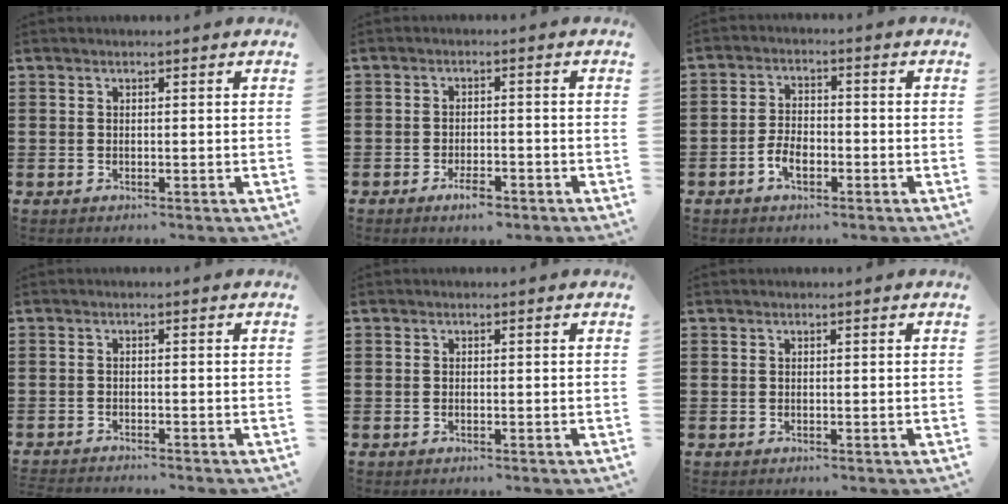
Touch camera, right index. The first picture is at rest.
{"total": 3.3, "force": [-2.2, 1.1, 2.2], "torque": [-0.044, 0.003, -0.043]}
{"total": 4.0, "force": [-1.9, 2.2, 2.7], "torque": [-0.062, 0.002, -0.039]}
{"total": 1.5, "force": [-1.5, -0.1, -0.1], "torque": [0.000, 0.003, -0.032]}
{"total": 0.0}
{"total": 0.0}